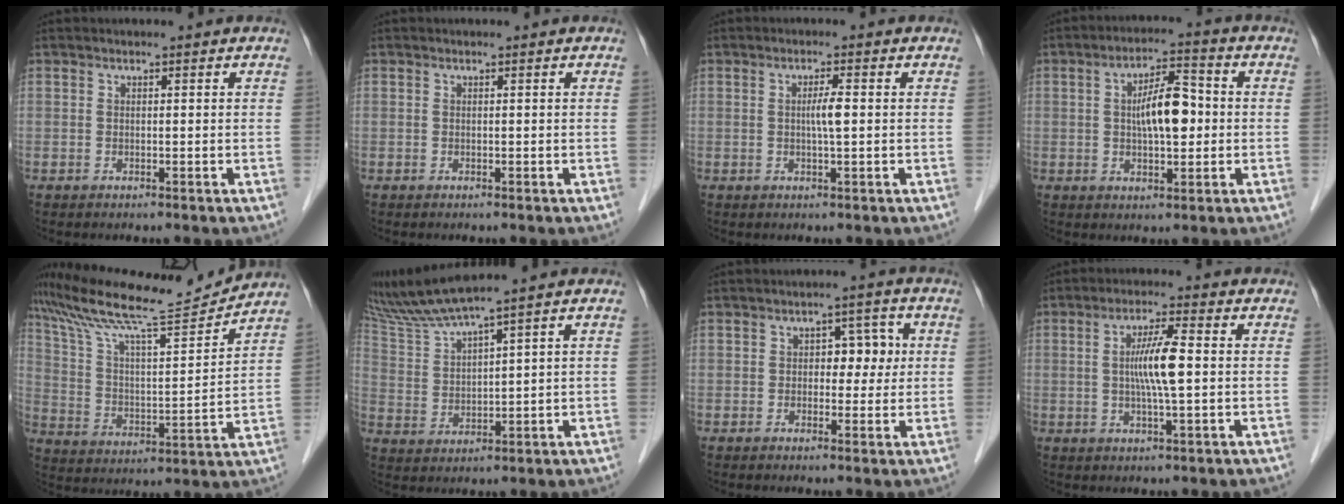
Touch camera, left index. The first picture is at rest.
{"total": 0.0}
{"total": 2.5, "force": [0.0, 0.0, 2.5], "torque": [-0.045, 0.000, 0.000]}
{"total": 7.8, "force": [0.2, 2.5, 7.3], "torque": [-0.131, 0.016, 0.001]}
{"total": 17.4, "force": [15.8, 0.1, 7.3], "torque": [-0.141, 0.002, 0.264]}
{"total": 7.0, "force": [6.2, -1.9, 2.6], "torque": [-0.068, -0.003, 0.136]}
{"total": 4.6, "force": [0.4, 2.9, 3.6], "torque": [-0.044, 0.022, 0.007]}
{"total": 6.5, "force": [0.2, 0.3, 6.4], "torque": [-0.124, 0.002, -0.001]}